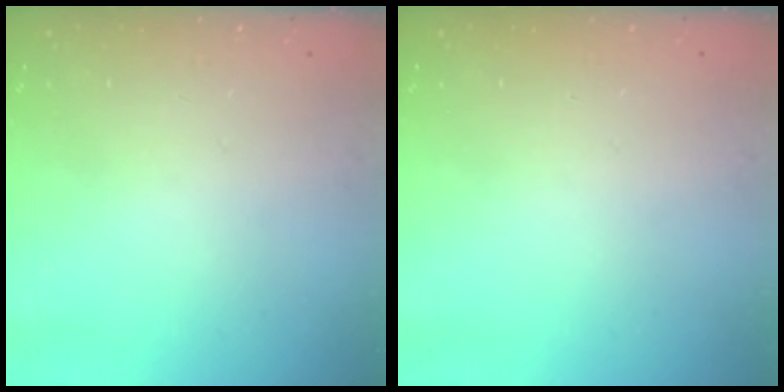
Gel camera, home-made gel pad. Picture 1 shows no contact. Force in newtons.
{"total": 0.0}